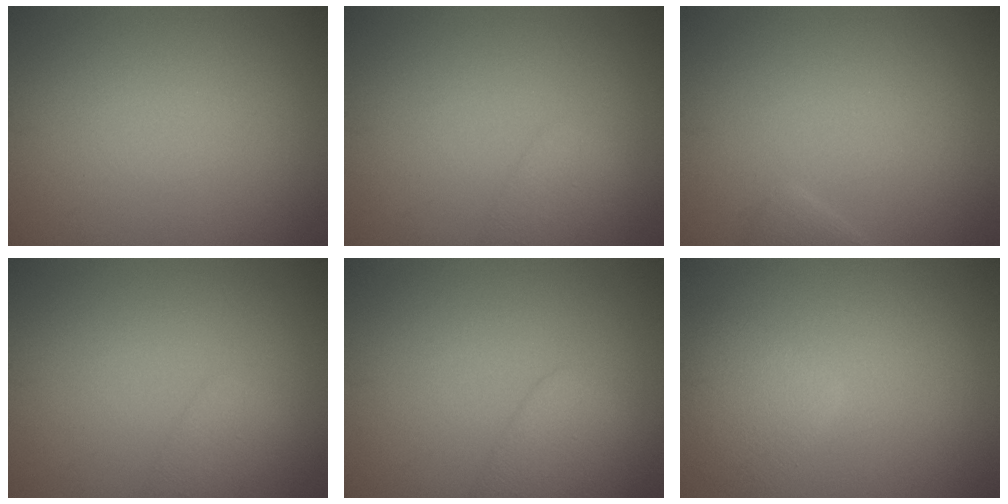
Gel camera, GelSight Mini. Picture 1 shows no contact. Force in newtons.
{"total": 1.8, "press": 1.8, "slide": 0.1}
{"total": 1.0, "press": 1.0, "slide": 0.1}
{"total": 1.8, "press": 1.8, "slide": 0.1}
{"total": 3.1, "press": 3.1, "slide": 0.1}
{"total": 2.8, "press": 2.8, "slide": 0.2}